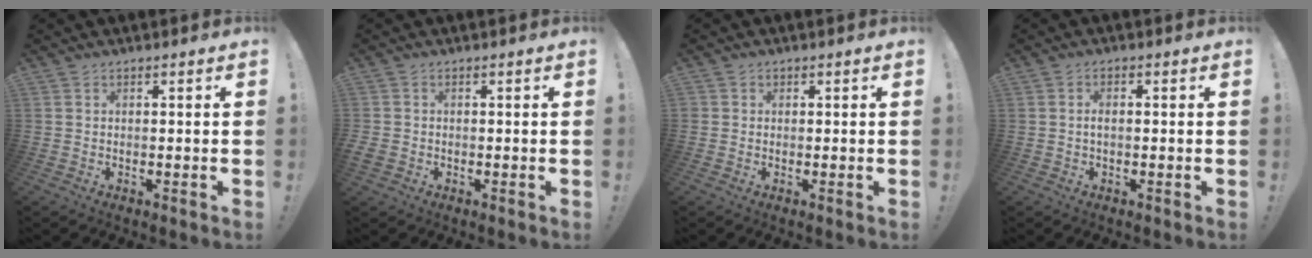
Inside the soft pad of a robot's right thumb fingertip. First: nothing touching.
{"total": 2.5, "force": [-0.4, 2.3, 0.9], "torque": [-0.023, 0.000, -0.005]}
{"total": 0.8, "force": [0.2, 0.8, 0.0], "torque": [-0.007, 0.005, 0.004]}
{"total": 1.9, "force": [-0.4, 0.7, 1.7], "torque": [-0.034, 0.007, -0.006]}